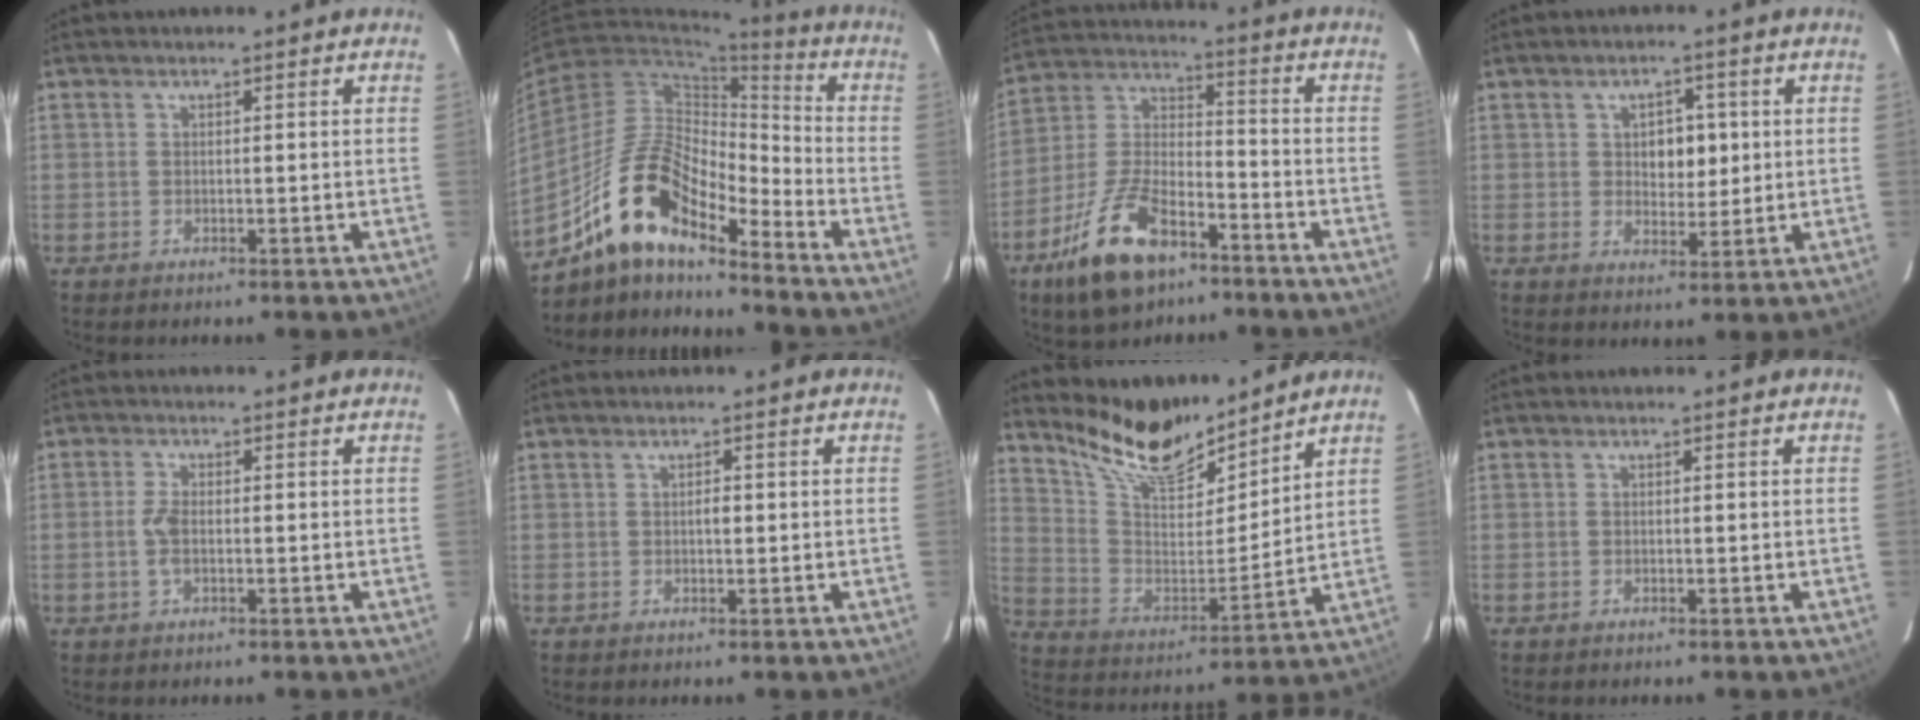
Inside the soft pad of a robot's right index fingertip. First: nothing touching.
{"total": 15.9, "force": [-11.9, 5.1, 9.3], "torque": [-0.169, 0.007, -0.231]}
{"total": 16.7, "force": [-9.9, 7.8, 11.0], "torque": [-0.233, 0.001, -0.178]}
{"total": 5.2, "force": [1.0, 3.7, 3.5], "torque": [-0.052, 0.008, 0.021]}
{"total": 2.9, "force": [-0.5, 1.2, 2.5], "torque": [-0.057, 0.002, -0.010]}
{"total": 1.0, "force": [0.1, 0.5, 0.8], "torque": [-0.012, 0.003, 0.001]}
{"total": 16.2, "force": [13.8, 4.7, 7.1], "torque": [-0.153, -0.004, 0.258]}
{"total": 0.0}